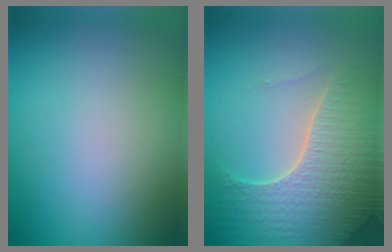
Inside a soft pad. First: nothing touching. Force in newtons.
{"total": 6.2, "press": 6.0, "slide": 1.5}